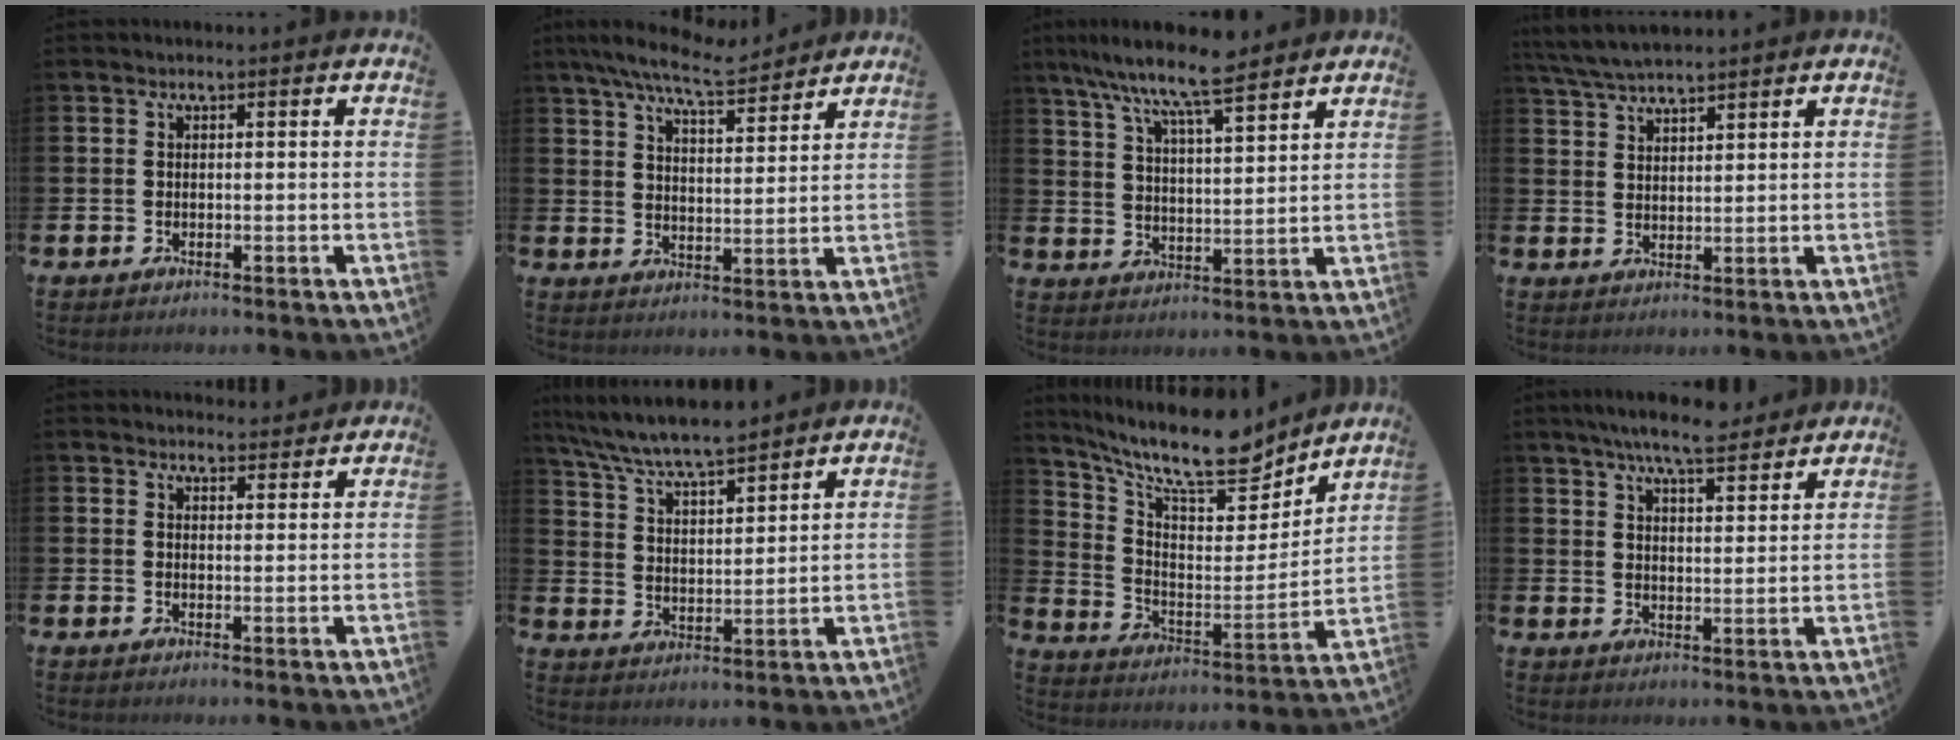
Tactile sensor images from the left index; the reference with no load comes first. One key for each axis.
{"total": 8.4, "fx": 7.7, "fy": 1.1, "fz": 3.2, "tx": -0.085, "ty": -0.032, "tz": 0.140}
{"total": 9.3, "fx": 8.3, "fy": 0.8, "fz": 4.1, "tx": -0.102, "ty": -0.045, "tz": 0.147}
{"total": 4.9, "fx": 4.7, "fy": 0.5, "fz": 1.3, "tx": -0.045, "ty": -0.015, "tz": 0.088}
{"total": 2.6, "fx": 2.6, "fy": 0.5, "fz": -0.1, "tx": 0.006, "ty": -0.017, "tz": 0.045}
{"total": 7.6, "fx": 7.2, "fy": 0.7, "fz": 2.4, "tx": -0.079, "ty": -0.040, "tz": 0.129}
{"total": 11.7, "fx": 10.0, "fy": 3.2, "fz": 5.2, "tx": -0.127, "ty": -0.071, "tz": 0.168}
{"total": 7.1, "fx": 6.6, "fy": 0.8, "fz": 2.5, "tx": -0.057, "ty": -0.030, "tz": 0.117}